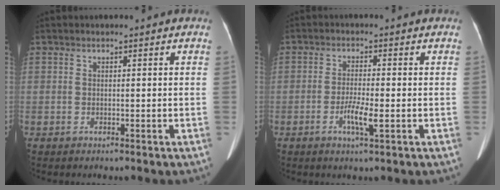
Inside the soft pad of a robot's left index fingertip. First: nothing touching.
{"total": 3.7, "force": [-1.3, 0.4, 3.5], "torque": [-0.070, -0.004, -0.022]}